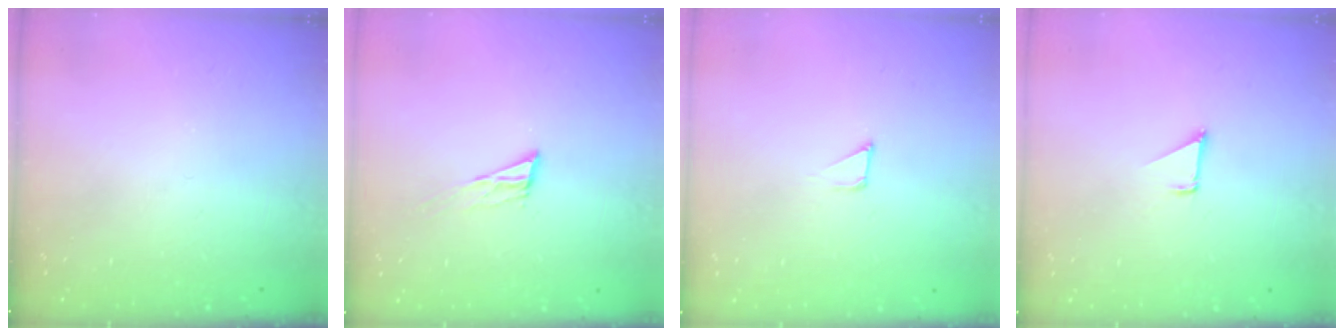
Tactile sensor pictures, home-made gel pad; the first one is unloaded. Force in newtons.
{"total": 6.4, "press": 6.4, "slide": 1.0}
{"total": 1.2, "press": 1.2, "slide": 0.0}
{"total": 1.1, "press": 1.1, "slide": 0.1}